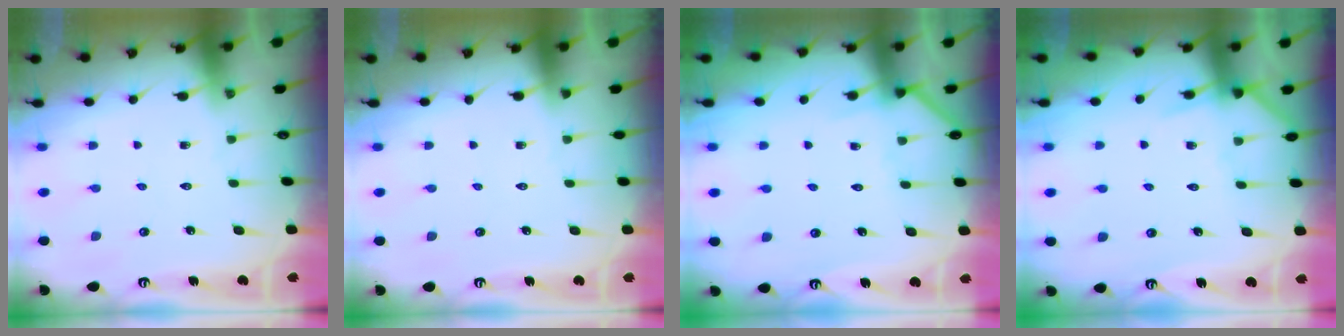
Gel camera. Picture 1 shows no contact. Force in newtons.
{"total": 0.0}
{"total": 3.7, "press": 3.7, "slide": 0.3}
{"total": 7.9, "press": 7.9, "slide": 0.8}